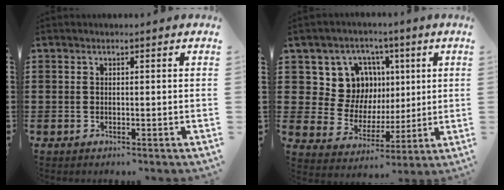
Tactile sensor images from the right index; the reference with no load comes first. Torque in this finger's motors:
{"motor_torque": [0.89, 0.53, 0.20, 0.05]}